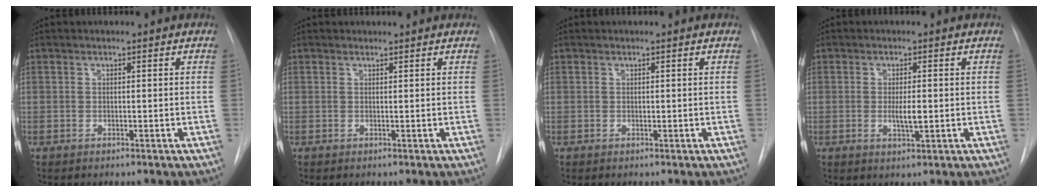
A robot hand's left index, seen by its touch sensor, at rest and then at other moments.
{"total": 1.0, "force": [1.0, 0.2, 0.0], "torque": [-0.008, 0.005, 0.013]}
{"total": 0.0}
{"total": 2.9, "force": [-0.2, 0.7, 2.8], "torque": [-0.052, -0.004, -0.002]}